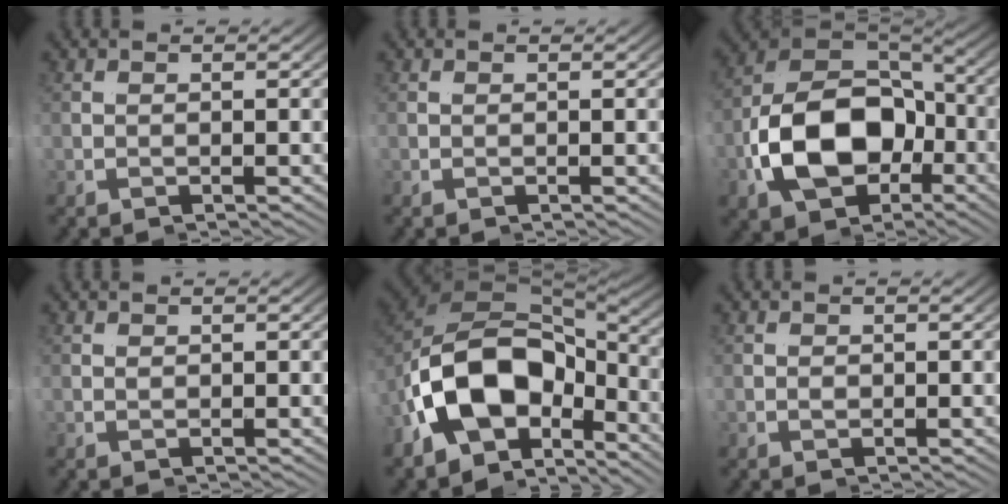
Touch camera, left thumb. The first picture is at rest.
{"total": 0.0}
{"total": 13.2, "force": [-3.7, 7.9, 9.9], "torque": [-0.232, -0.023, -0.048]}
{"total": 0.5, "force": [0.2, 0.3, 0.3], "torque": [-0.003, -0.001, 0.006]}
{"total": 15.6, "force": [-2.0, 8.8, 12.7], "torque": [-0.259, -0.031, -0.022]}
{"total": 0.9, "force": [0.0, 0.8, 0.5], "torque": [-0.011, -0.004, 0.003]}